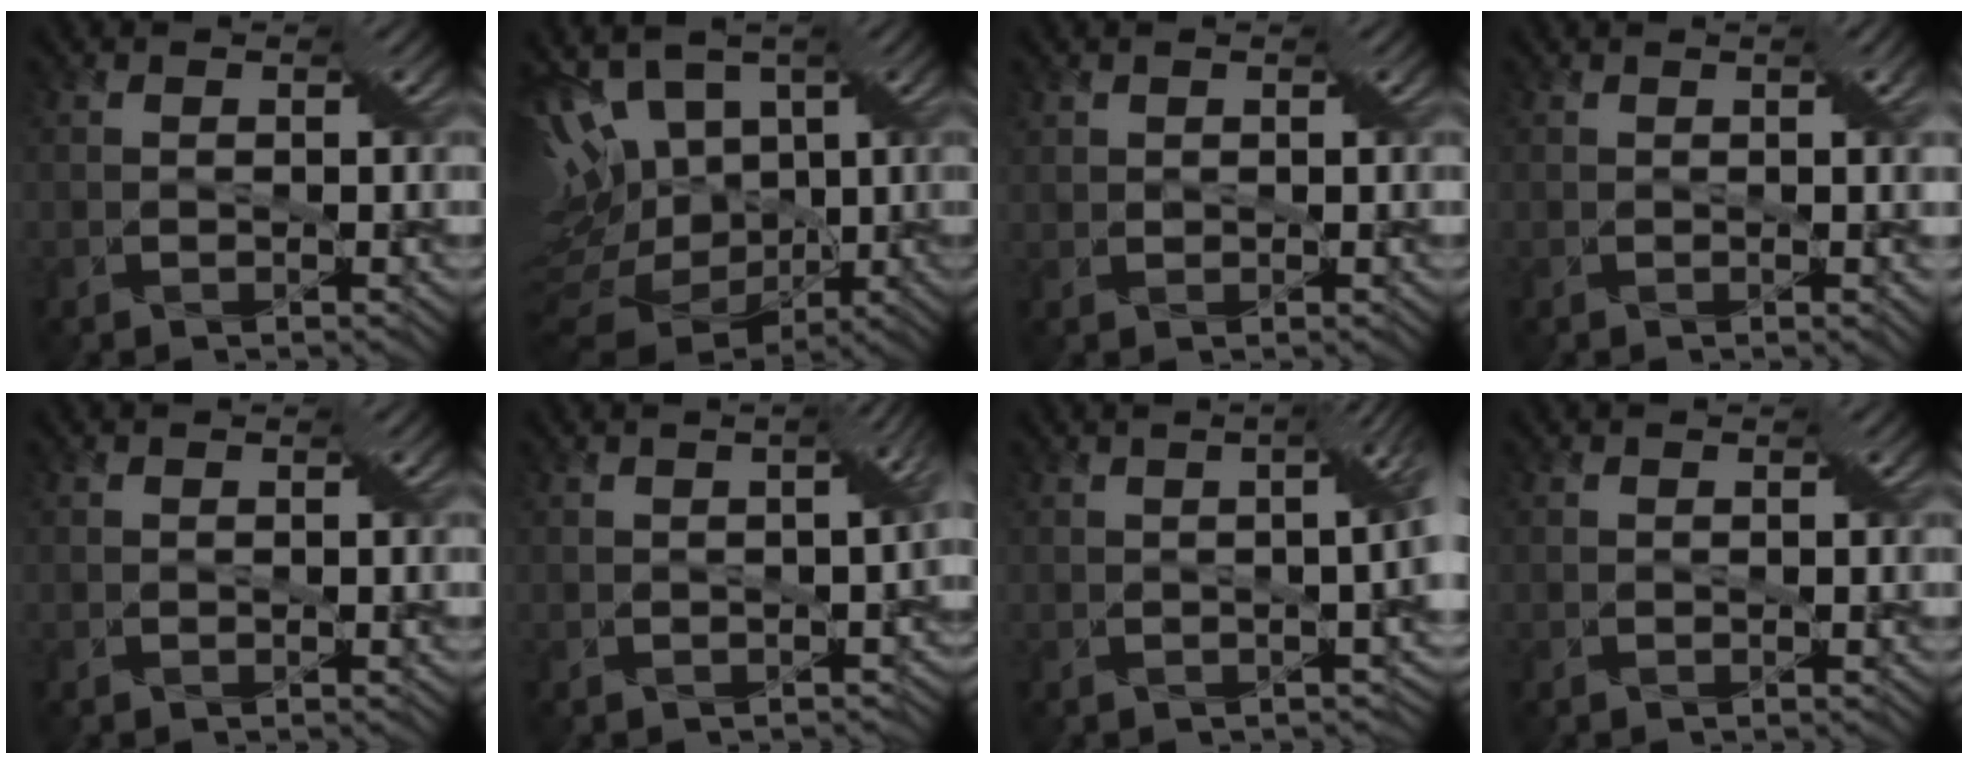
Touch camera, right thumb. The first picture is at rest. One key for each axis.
{"total": 17.9, "fx": -0.3, "fy": 12.2, "fz": 13.1, "tx": -0.287, "ty": 0.032, "tz": 0.002}
{"total": 1.3, "fx": 0.8, "fy": 1.0, "fz": 0.4, "tx": -0.012, "ty": 0.000, "tz": 0.016}
{"total": 3.9, "fx": 0.5, "fy": 0.3, "fz": 3.9, "tx": -0.053, "ty": 0.009, "tz": 0.006}
{"total": 0.0}
{"total": 5.7, "fx": -1.2, "fy": 2.6, "fz": 4.9, "tx": -0.051, "ty": -0.012, "tz": -0.015}
{"total": 6.7, "fx": -0.5, "fy": 1.5, "fz": 6.5, "tx": -0.073, "ty": 0.000, "tz": -0.010}
{"total": 0.0}